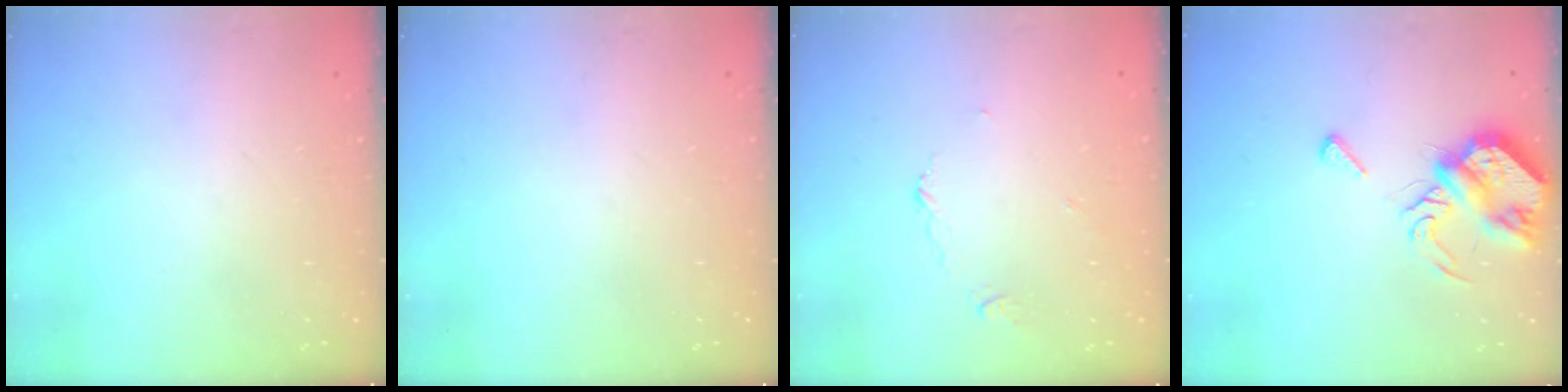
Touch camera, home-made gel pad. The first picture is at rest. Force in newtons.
{"total": 0.0}
{"total": 3.3, "press": 3.3, "slide": 0.4}
{"total": 7.6, "press": 7.6, "slide": 0.8}